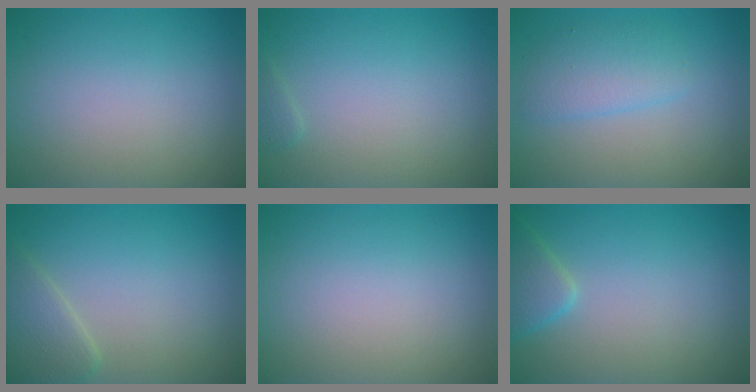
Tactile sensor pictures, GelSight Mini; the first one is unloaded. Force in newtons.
{"total": 0.6, "press": 0.6, "slide": 0.1}
{"total": 2.8, "press": 2.8, "slide": 0.1}
{"total": 2.7, "press": 2.6, "slide": 0.2}
{"total": 0.0}
{"total": 2.4, "press": 2.4, "slide": 0.1}